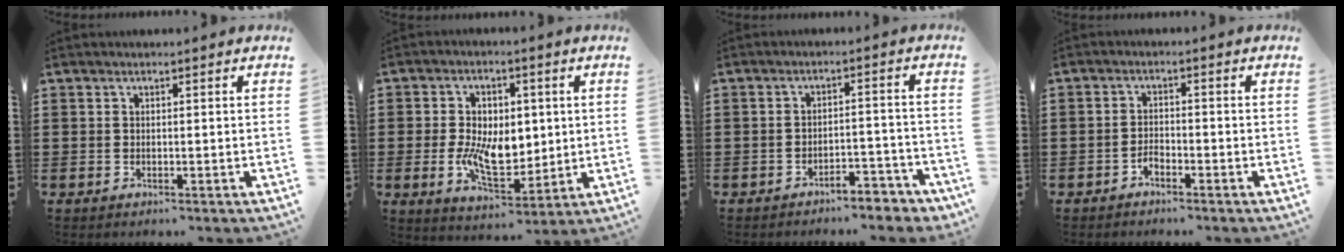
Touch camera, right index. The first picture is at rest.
{"total": 9.0, "force": [-0.2, 5.8, 7.0], "torque": [-0.132, 0.005, -0.004]}
{"total": 4.1, "force": [-3.9, 0.5, 1.0], "torque": [-0.020, 0.006, -0.080]}
{"total": 1.7, "force": [-1.4, 0.8, 0.6], "torque": [-0.017, 0.001, -0.028]}